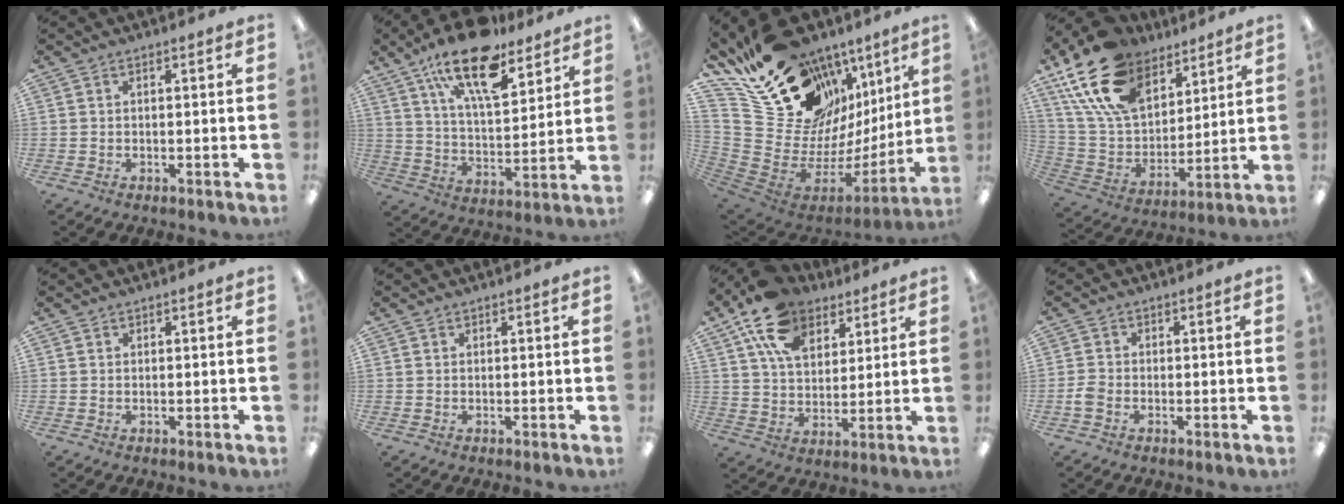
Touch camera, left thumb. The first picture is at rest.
{"total": 19.2, "force": [13.3, 7.4, 11.7], "torque": [-0.198, -0.069, 0.225]}
{"total": 24.3, "force": [16.3, 14.6, 10.5], "torque": [-0.175, -0.131, 0.346]}
{"total": 20.9, "force": [13.6, 11.9, 10.4], "torque": [-0.221, -0.060, 0.254]}
{"total": 0.0}
{"total": 0.0}
{"total": 16.2, "force": [10.0, 10.0, 7.9], "torque": [-0.147, -0.036, 0.187]}
{"total": 2.5, "force": [-1.1, 1.9, 1.3], "torque": [-0.021, 0.006, -0.019]}